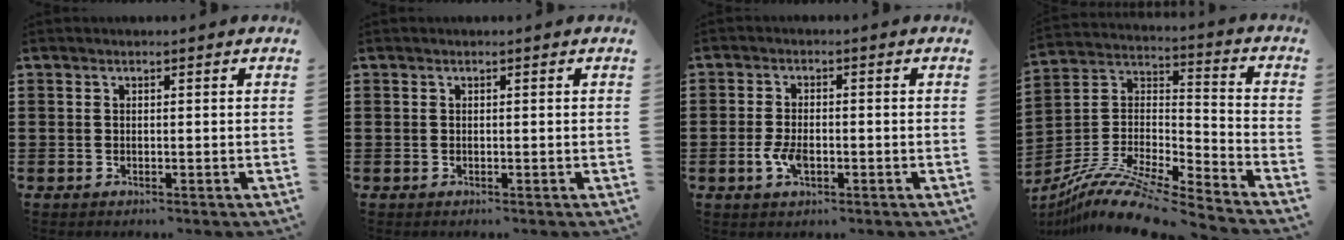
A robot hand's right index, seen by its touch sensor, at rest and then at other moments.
{"total": 0.0}
{"total": 3.8, "force": [-1.2, 1.8, 3.1], "torque": [-0.076, -0.005, -0.025]}
{"total": 12.4, "force": [-10.6, 1.4, 6.3], "torque": [-0.127, 0.016, -0.209]}